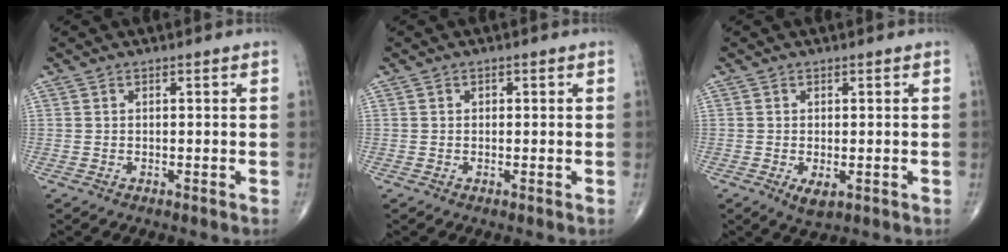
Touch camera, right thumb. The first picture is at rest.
{"total": 0.6, "force": [0.1, 0.5, 0.3], "torque": [0.000, 0.001, 0.000]}
{"total": 2.7, "force": [-0.8, 1.3, 2.3], "torque": [-0.039, -0.007, -0.008]}